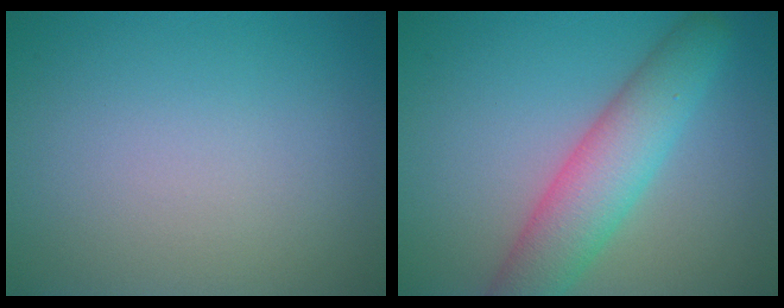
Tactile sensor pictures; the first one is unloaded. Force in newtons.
{"total": 6.0, "press": 6.0, "slide": 0.2}